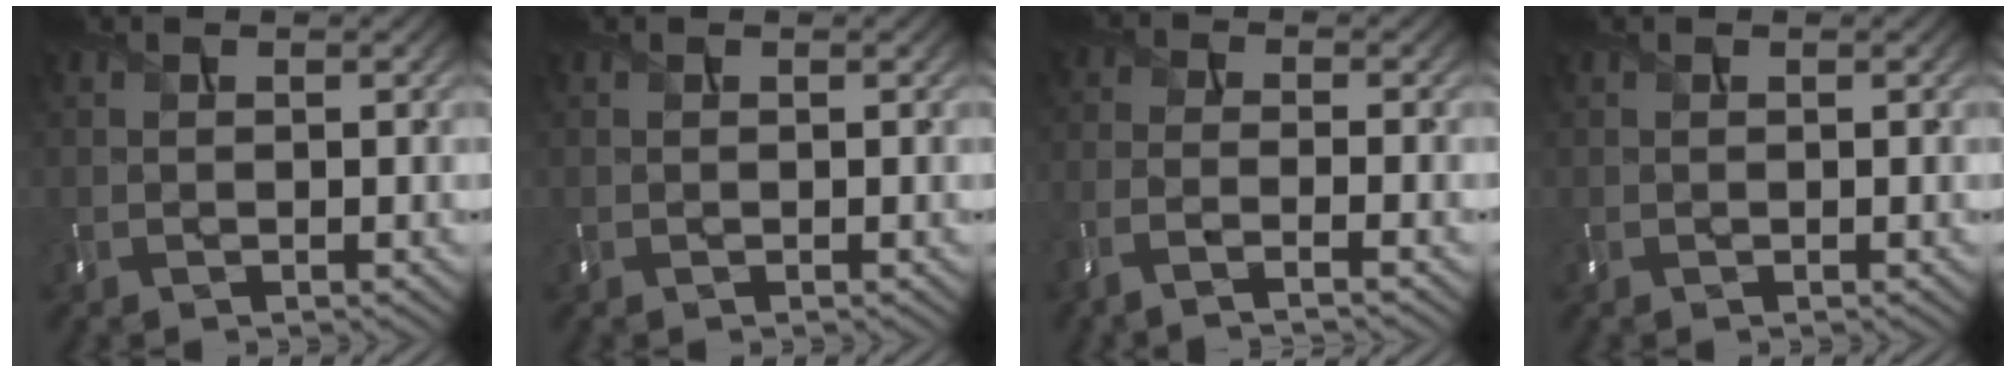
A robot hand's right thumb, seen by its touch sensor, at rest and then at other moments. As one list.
[{"total": 0.0}, {"total": 4.7, "force": [-3.3, 0.9, 3.2], "torque": [-0.056, -0.006, -0.077]}, {"total": 0.0}]